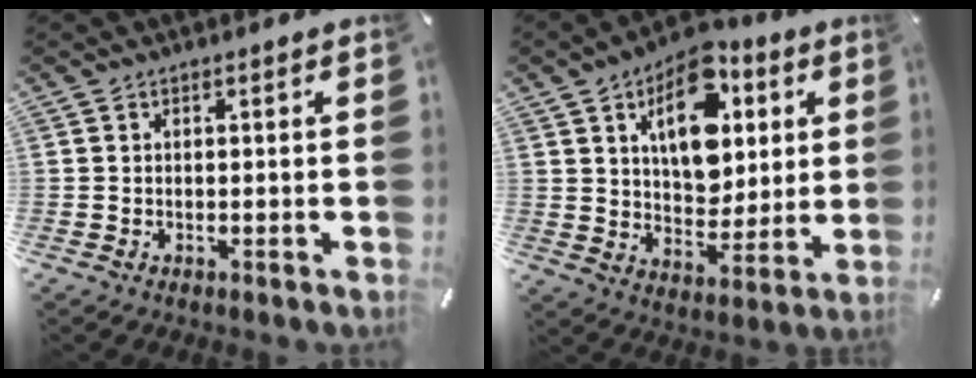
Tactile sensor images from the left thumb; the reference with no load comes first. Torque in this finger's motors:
{"motor_torque": [0.40, 0.64, 2.04, -0.73, 0.15]}